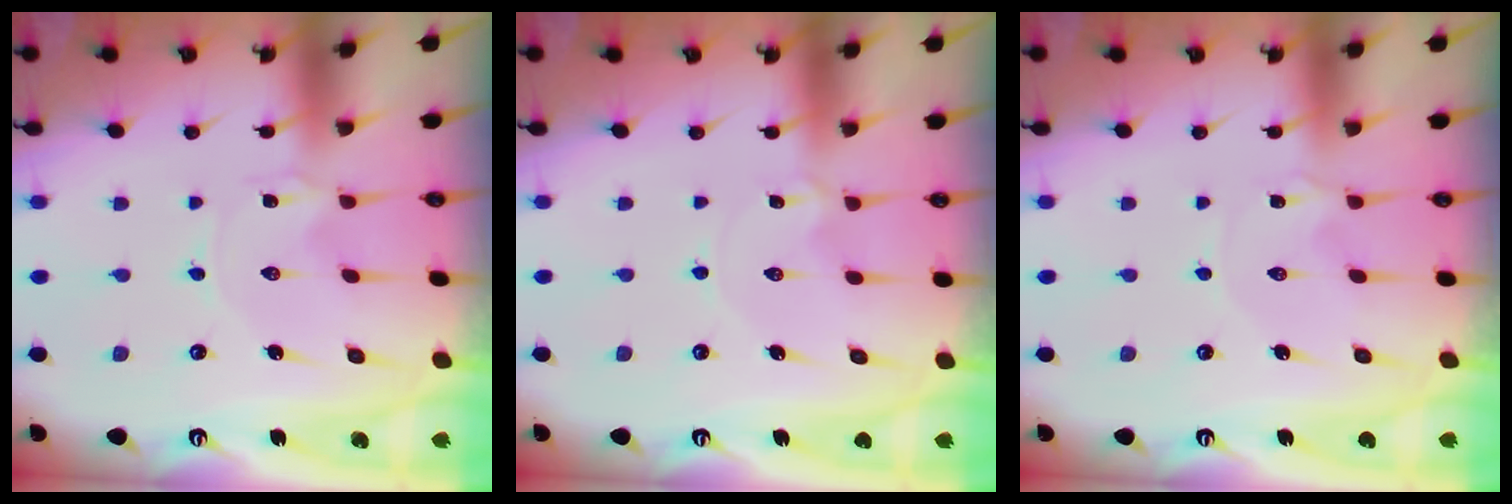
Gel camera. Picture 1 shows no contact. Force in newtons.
{"total": 0.8, "press": 0.8, "slide": 0.0}
{"total": 0.7, "press": 0.6, "slide": 0.3}